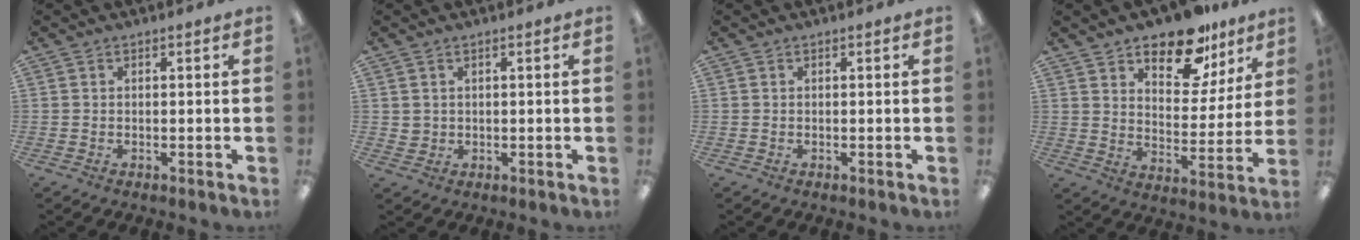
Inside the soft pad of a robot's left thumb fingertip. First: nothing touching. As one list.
[{"total": 1.9, "force": [1.0, 1.6, 0.3], "torque": [-0.007, 0.002, 0.019]}, {"total": 0.0}, {"total": 14.7, "force": [11.3, 6.8, 6.5], "torque": [-0.095, -0.068, 0.200]}]